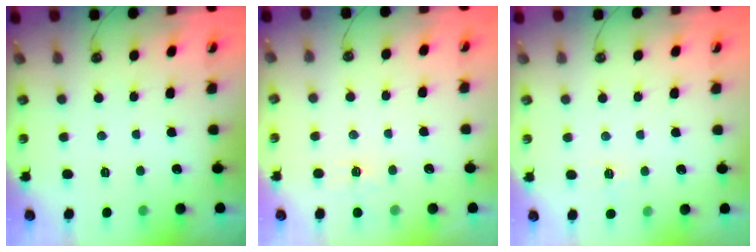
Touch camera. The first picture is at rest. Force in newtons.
{"total": 5.7, "press": 5.7, "slide": 0.5}
{"total": 2.8, "press": 2.8, "slide": 0.3}